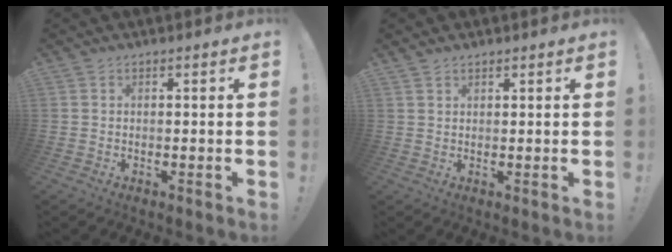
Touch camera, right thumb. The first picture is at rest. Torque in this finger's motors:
{"motor_torque": [-0.02, -0.16, -0.04, 0.04, 0.09]}